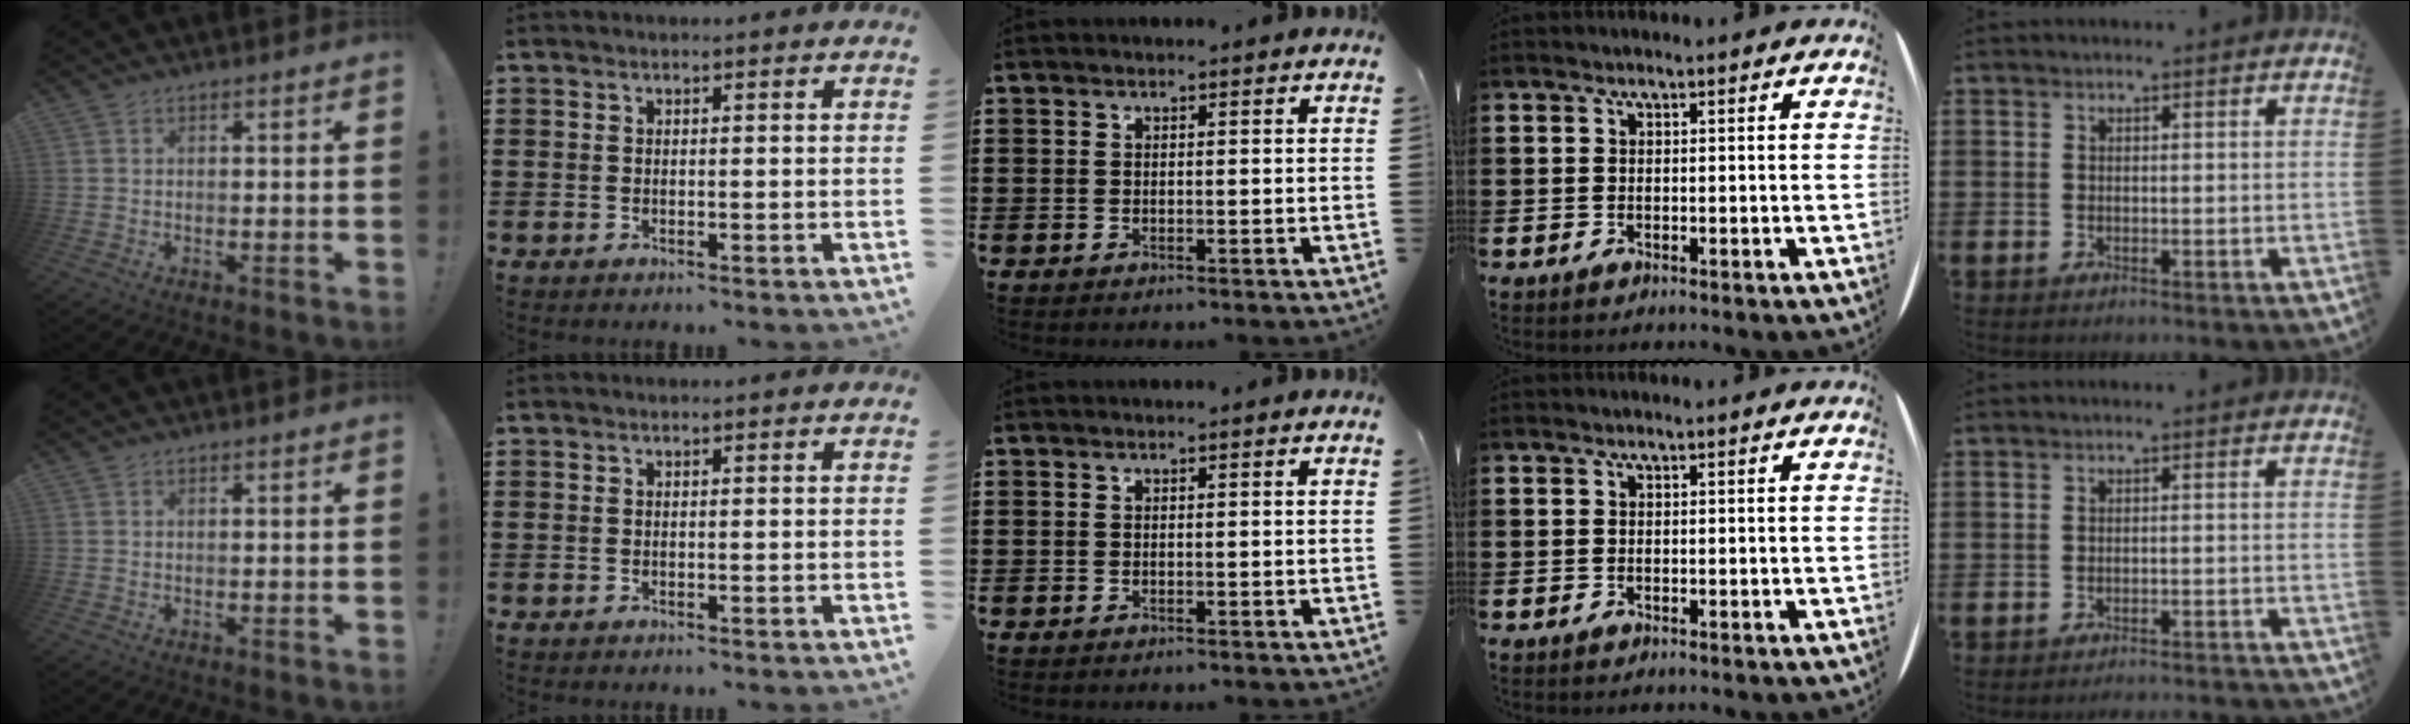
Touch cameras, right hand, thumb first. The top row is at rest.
{"little": {"total": 1.3, "force": [-1.3, -0.2, 0.0], "torque": [-0.002, 0.004, -0.026]}}